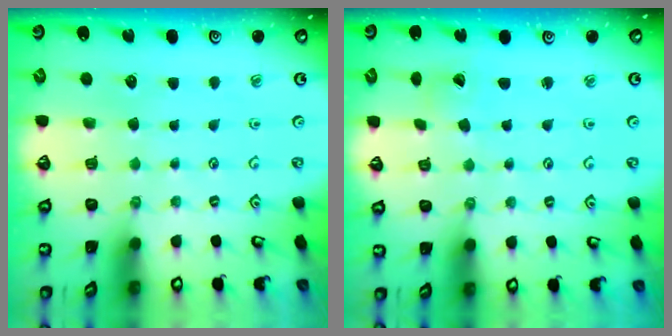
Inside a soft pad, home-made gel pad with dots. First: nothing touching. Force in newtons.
{"total": 2.9, "press": 2.9, "slide": 0.2}